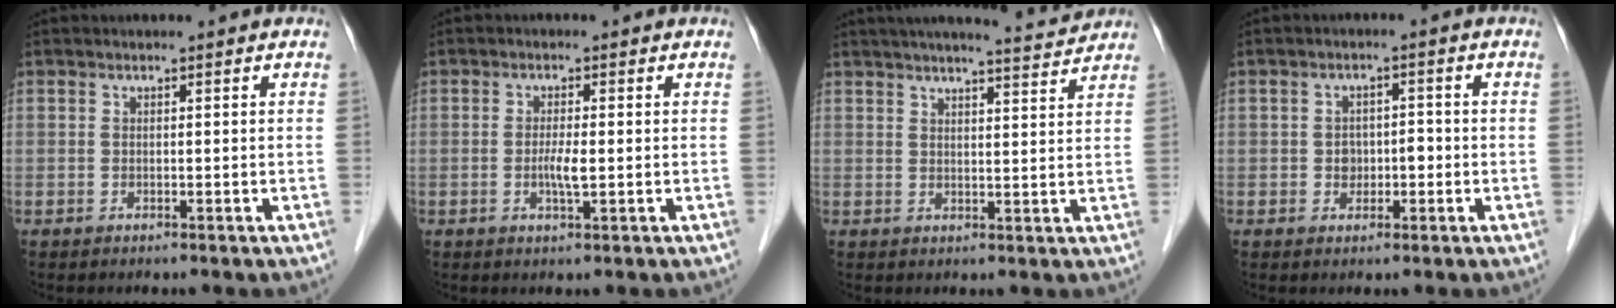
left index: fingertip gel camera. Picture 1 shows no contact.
{"total": 2.5, "force": [-0.4, 0.2, 2.4], "torque": [-0.049, -0.005, -0.007]}
{"total": 9.2, "force": [8.7, -0.3, 3.2], "torque": [-0.049, 0.005, 0.109]}
{"total": 2.8, "force": [-0.7, 2.1, 1.7], "torque": [-0.022, 0.011, -0.007]}